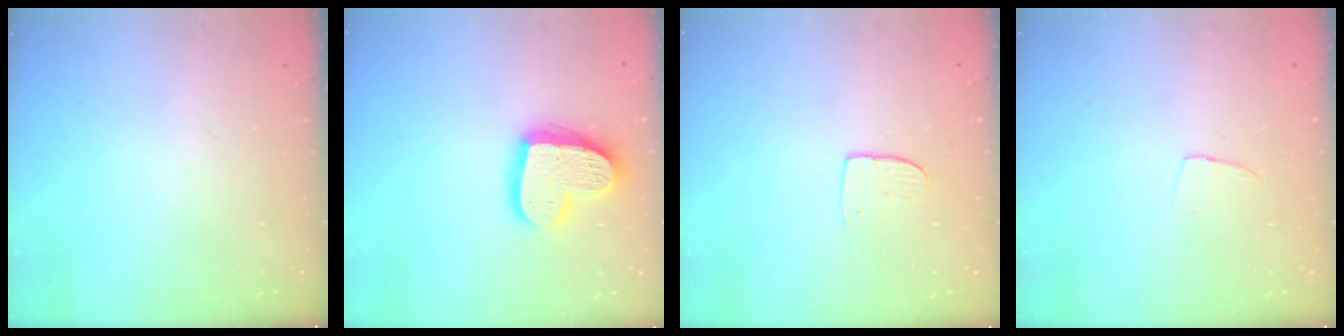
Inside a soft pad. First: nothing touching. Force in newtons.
{"total": 17.2, "press": 17.1, "slide": 1.5}
{"total": 4.1, "press": 4.1, "slide": 0.3}
{"total": 2.9, "press": 2.9, "slide": 0.1}